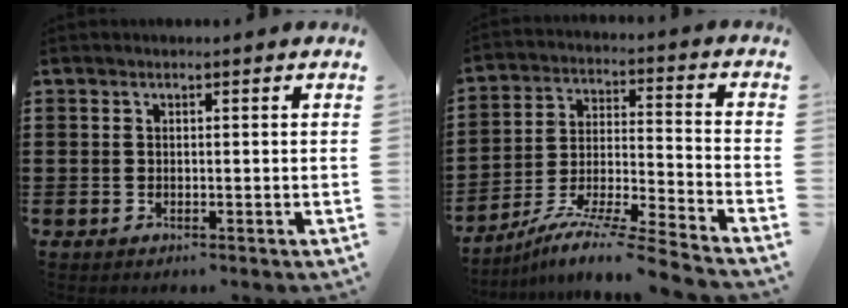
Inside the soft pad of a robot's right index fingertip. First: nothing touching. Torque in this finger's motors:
{"motor_torque": [0.42, 0.58, -0.82, -0.07]}